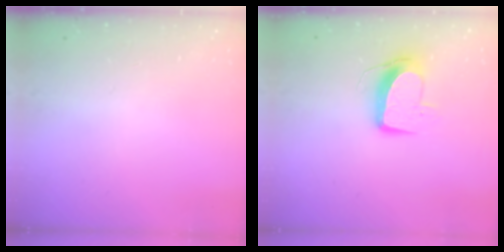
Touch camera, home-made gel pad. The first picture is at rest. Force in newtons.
{"total": 10.1, "press": 10.1, "slide": 0.6}